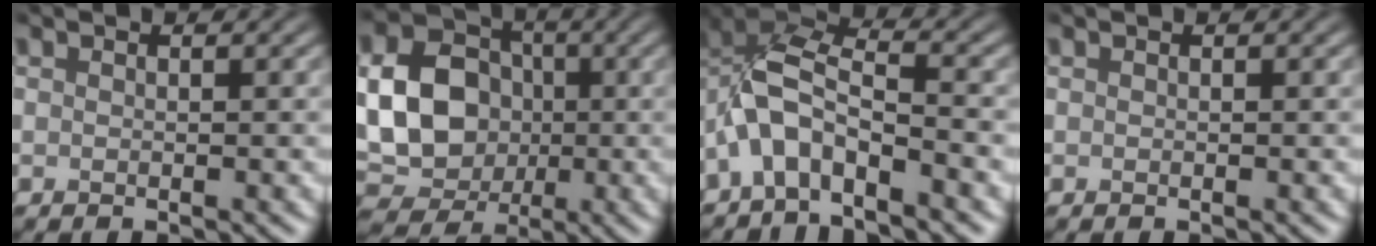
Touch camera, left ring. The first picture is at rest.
{"total": 9.2, "force": [-0.4, 7.4, 5.4], "torque": [-0.093, -0.007, -0.013]}
{"total": 5.8, "force": [-3.0, 2.4, 4.3], "torque": [-0.084, 0.012, -0.067]}
{"total": 0.0}